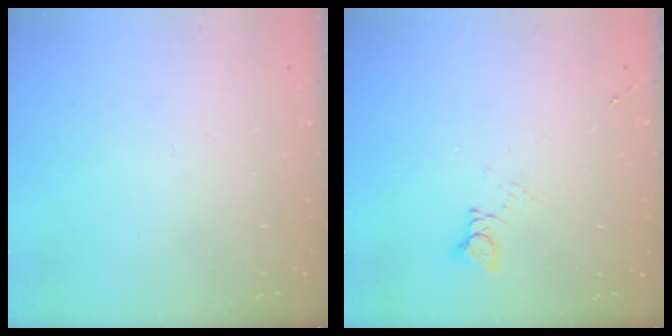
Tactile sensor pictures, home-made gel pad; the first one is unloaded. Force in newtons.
{"total": 2.5, "press": 2.5, "slide": 0.2}